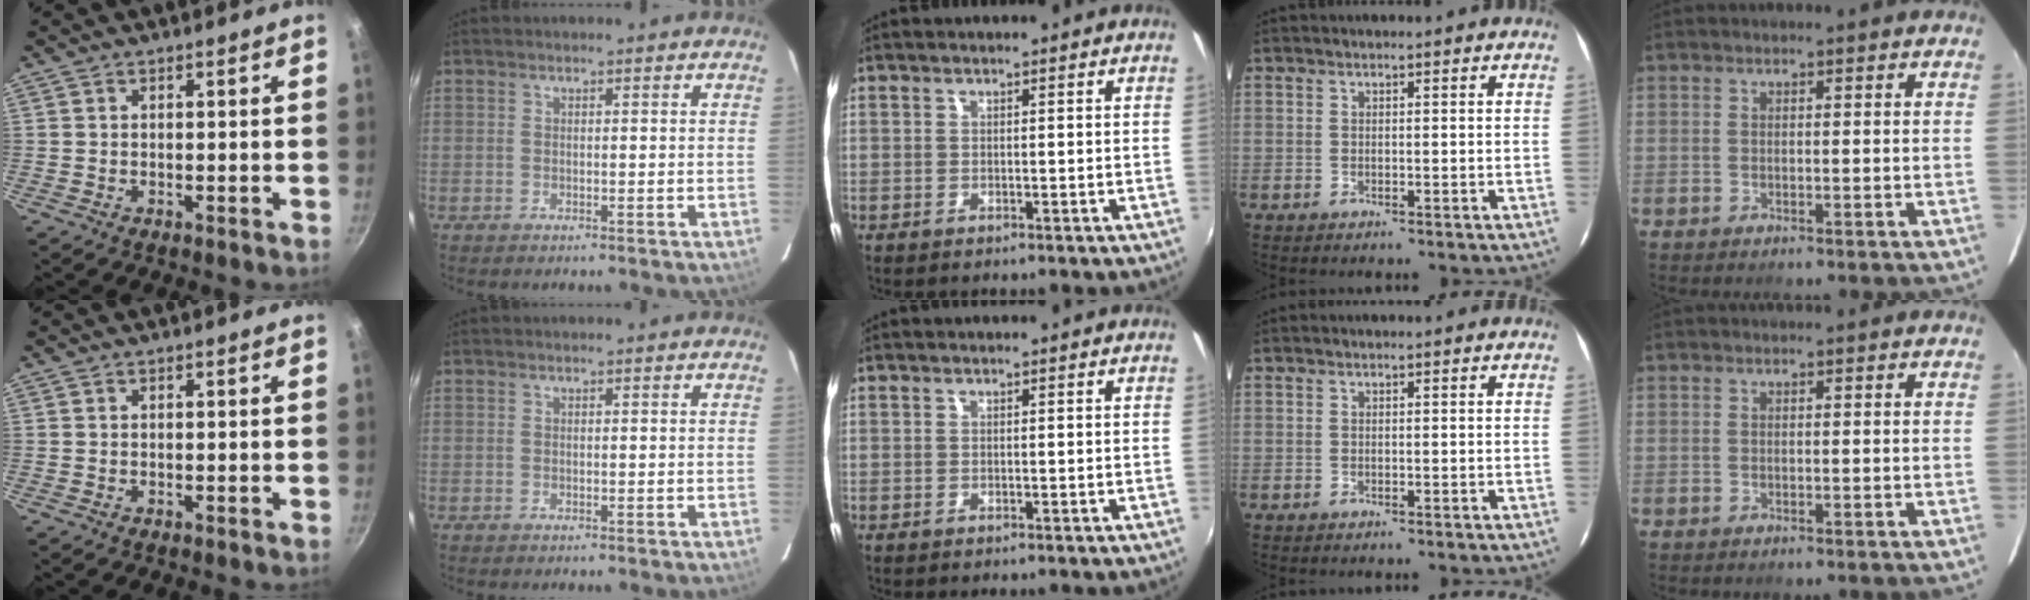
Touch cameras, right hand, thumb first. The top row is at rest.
{}